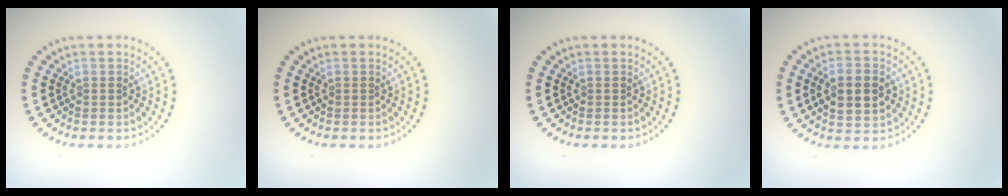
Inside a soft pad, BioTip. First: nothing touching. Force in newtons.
{"total": 0.0}
{"total": 0.0}
{"total": 5.0, "press": 5.0, "slide": 0.3}